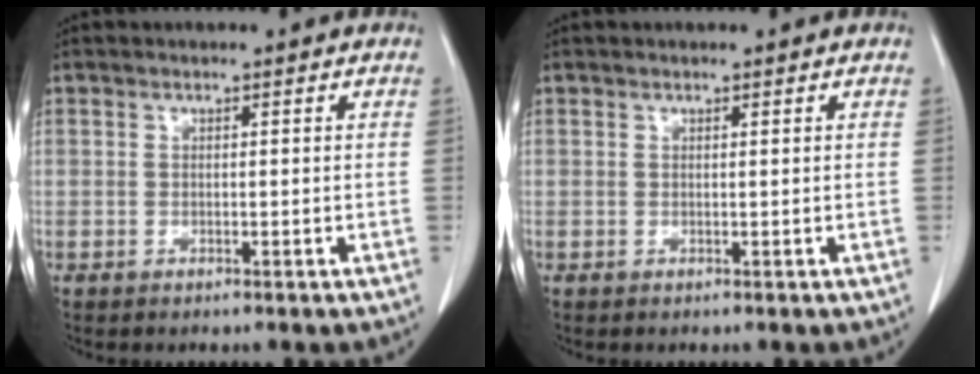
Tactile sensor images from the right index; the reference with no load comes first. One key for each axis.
{"total": 0.0}